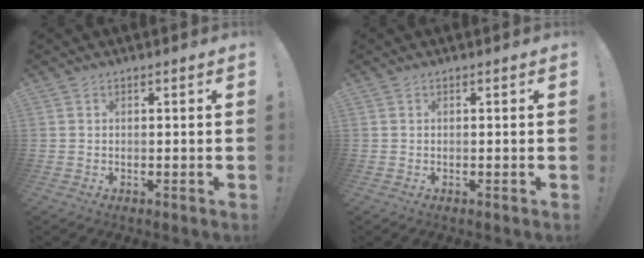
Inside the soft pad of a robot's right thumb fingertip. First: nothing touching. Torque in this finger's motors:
{"motor_torque": [-0.02, 0.00, 0.04, 0.02, 0.00]}